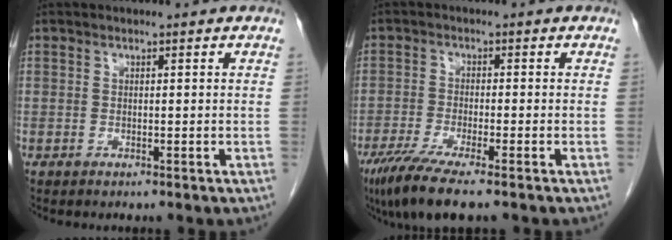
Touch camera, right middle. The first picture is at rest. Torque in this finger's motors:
{"motor_torque": [1.35, -0.79, 0.18, 0.10]}